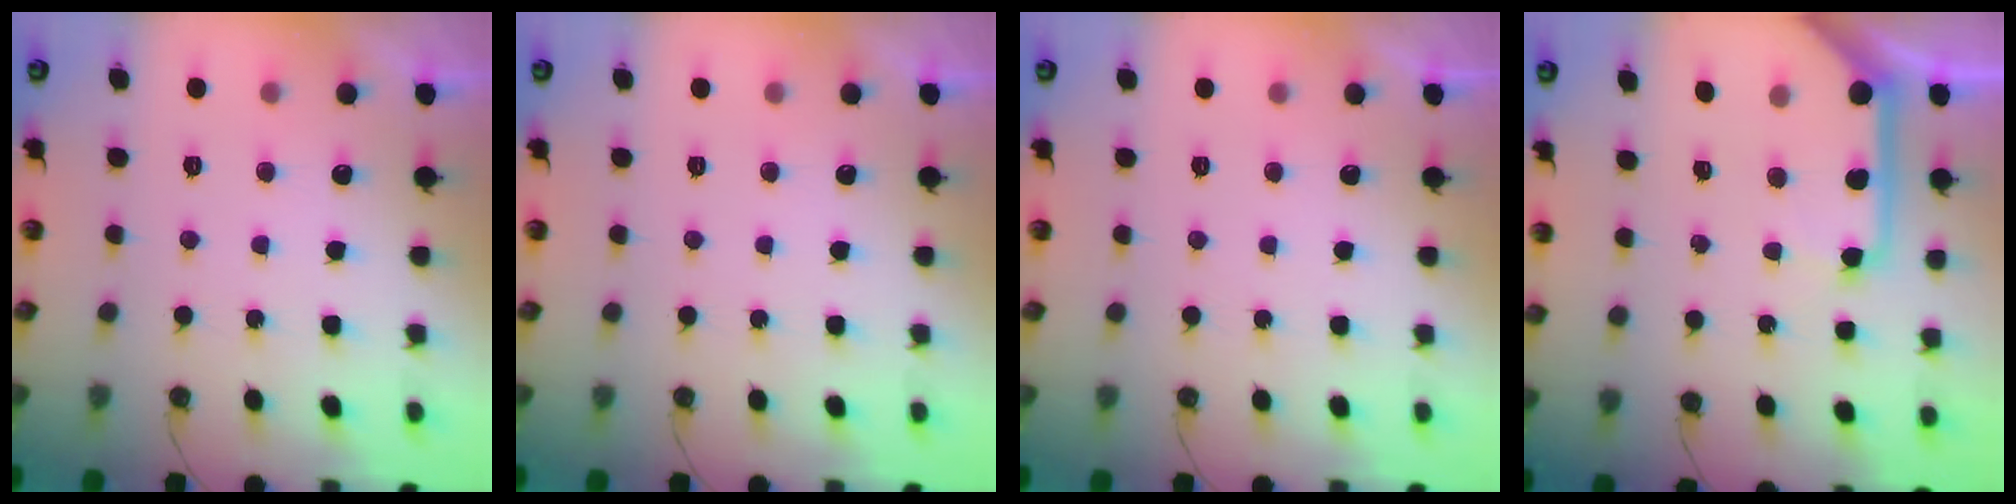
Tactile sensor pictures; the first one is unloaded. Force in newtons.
{"total": 0.0}
{"total": 0.0}
{"total": 11.3, "press": 11.3, "slide": 0.8}